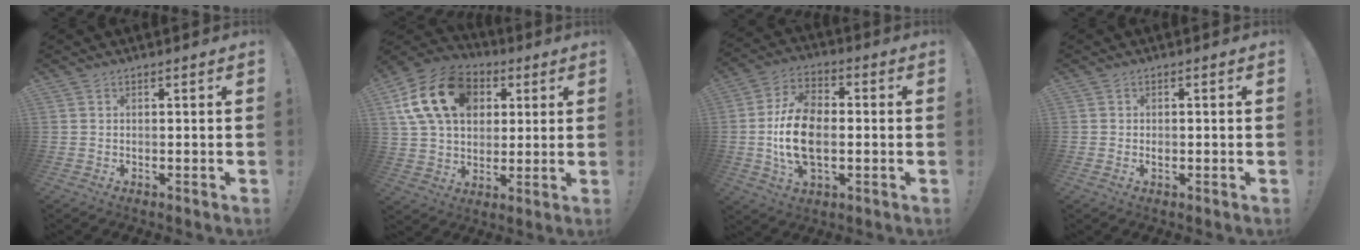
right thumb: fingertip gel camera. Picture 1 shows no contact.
{"total": 20.3, "force": [6.6, 14.7, 12.4], "torque": [-0.202, -0.011, 0.122]}
{"total": 15.0, "force": [-1.3, 9.4, 11.6], "torque": [-0.219, 0.003, -0.026]}
{"total": 0.7, "force": [0.0, 0.6, 0.4], "torque": [0.001, -0.001, -0.002]}